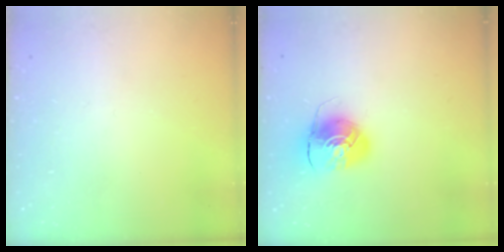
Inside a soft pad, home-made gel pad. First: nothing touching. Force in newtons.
{"total": 9.1, "press": 9.1, "slide": 0.5}